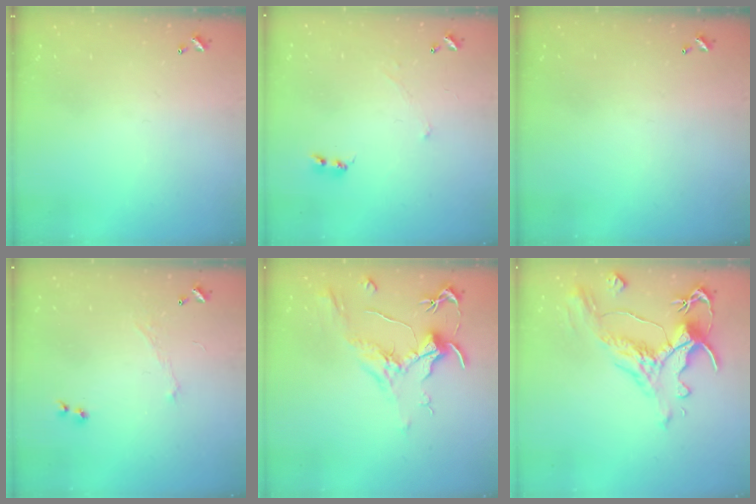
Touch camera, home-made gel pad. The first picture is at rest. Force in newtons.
{"total": 0.0}
{"total": 0.0}
{"total": 1.2, "press": 1.0, "slide": 0.8}
{"total": 2.1, "press": 2.0, "slide": 0.8}
{"total": 1.6, "press": 0.7, "slide": 1.4}